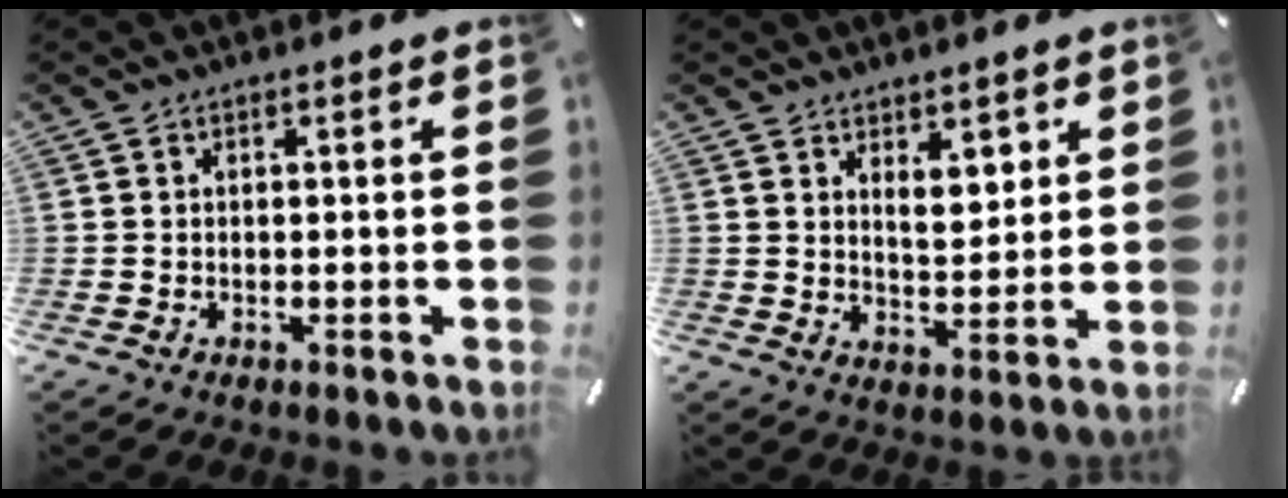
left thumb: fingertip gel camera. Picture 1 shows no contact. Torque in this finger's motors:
{"motor_torque": [0.47, -0.16, 0.25, 0.07, 0.04]}